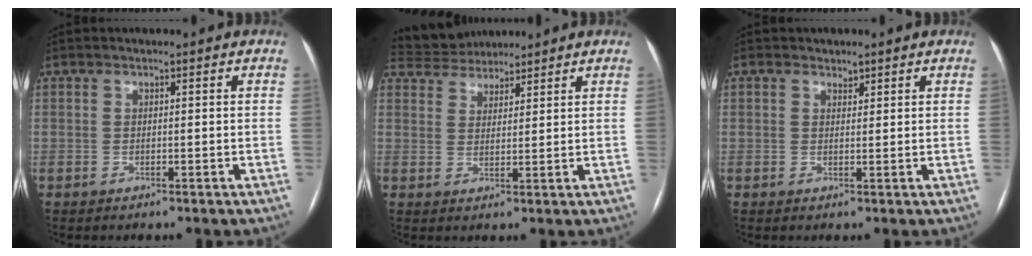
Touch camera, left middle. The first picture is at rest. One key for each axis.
{"total": 6.0, "fx": 5.7, "fy": 1.6, "fz": 0.6, "tx": -0.016, "ty": 0.030, "tz": 0.103}
{"total": 1.0, "fx": 0.8, "fy": 0.6, "fz": 0.3, "tx": -0.008, "ty": -0.003, "tz": 0.011}